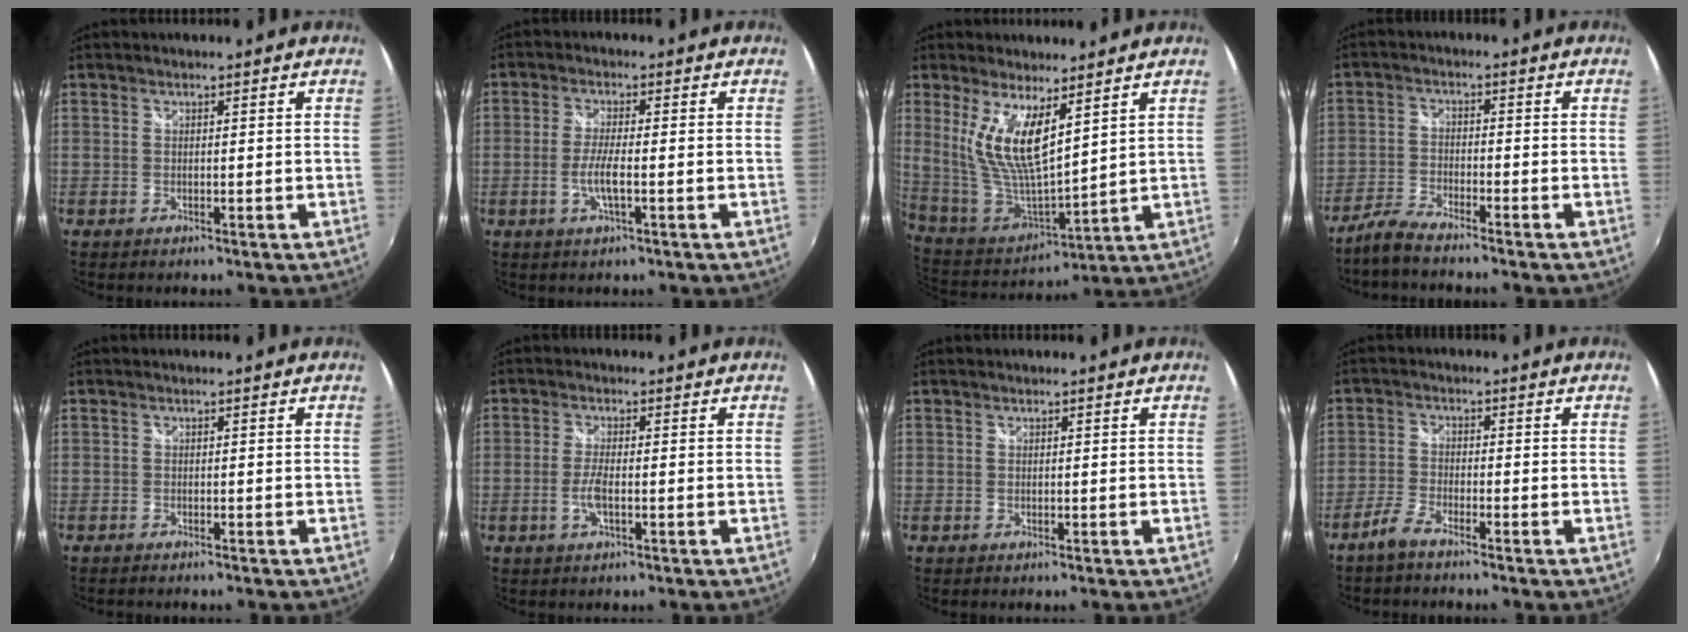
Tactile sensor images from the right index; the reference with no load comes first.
{"total": 4.3, "force": [-1.4, 0.6, 4.1], "torque": [-0.085, -0.007, -0.026]}
{"total": 13.4, "force": [6.3, 4.1, 11.1], "torque": [-0.217, -0.010, 0.136]}
{"total": 5.1, "force": [-4.5, 0.7, 2.3], "torque": [-0.060, -0.005, -0.094]}
{"total": 1.4, "force": [-1.2, 0.5, 0.3], "torque": [-0.015, -0.005, -0.023]}
{"total": 3.5, "force": [-1.1, 0.6, 3.2], "torque": [-0.070, -0.004, -0.023]}
{"total": 0.0}
{"total": 3.6, "force": [-3.0, 0.8, 1.8], "torque": [-0.054, 0.001, -0.066]}